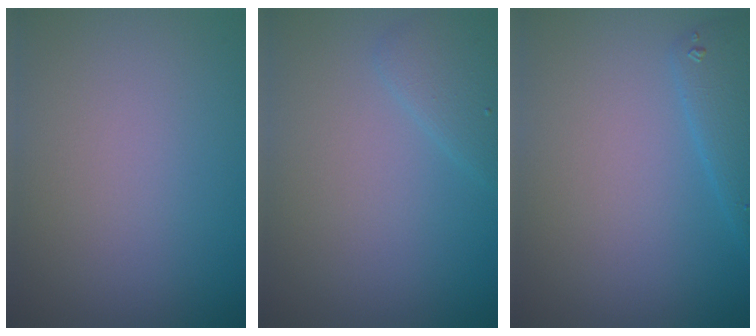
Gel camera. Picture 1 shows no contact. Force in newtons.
{"total": 1.8, "press": 1.8, "slide": 0.1}
{"total": 2.9, "press": 2.9, "slide": 0.2}